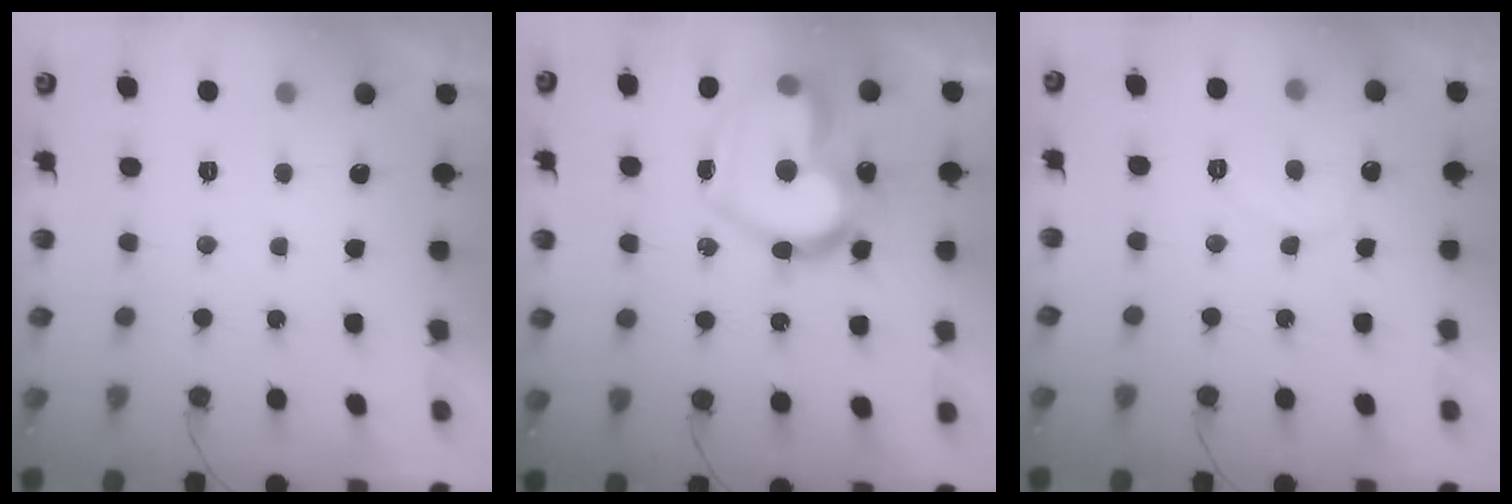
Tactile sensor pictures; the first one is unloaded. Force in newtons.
{"total": 25.5, "press": 25.4, "slide": 2.3}
{"total": 6.2, "press": 6.2, "slide": 0.5}